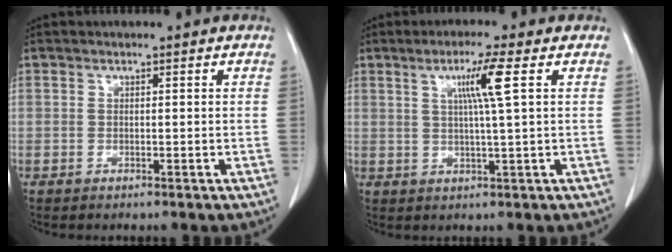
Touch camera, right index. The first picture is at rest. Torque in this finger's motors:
{"motor_torque": [0.39, 0.38, 0.33, 0.06]}